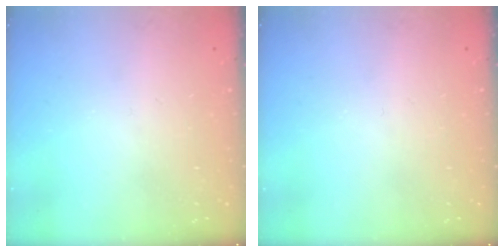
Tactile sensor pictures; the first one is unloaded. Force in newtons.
{"total": 0.0}